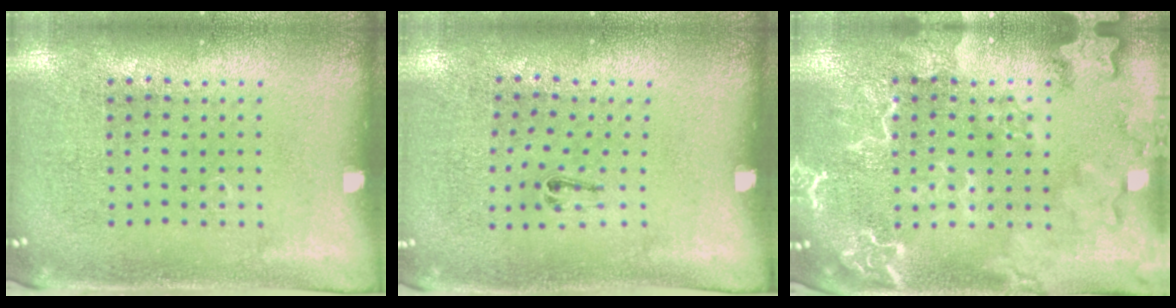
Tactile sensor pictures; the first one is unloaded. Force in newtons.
{"total": 0.5, "press": 0.3, "slide": 0.5}
{"total": 4.4, "press": 4.4, "slide": 0.5}